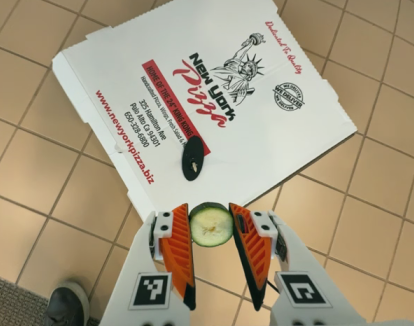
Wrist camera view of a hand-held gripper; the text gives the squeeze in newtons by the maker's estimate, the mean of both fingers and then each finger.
{"total": 7.9, "left": 7.8, "right": 8.0}